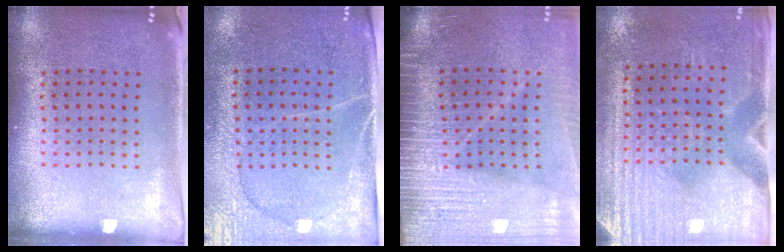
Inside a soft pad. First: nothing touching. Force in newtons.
{"total": 3.0, "press": 2.7, "slide": 1.3}
{"total": 4.0, "press": 3.5, "slide": 2.0}
{"total": 3.1, "press": 2.7, "slide": 1.5}